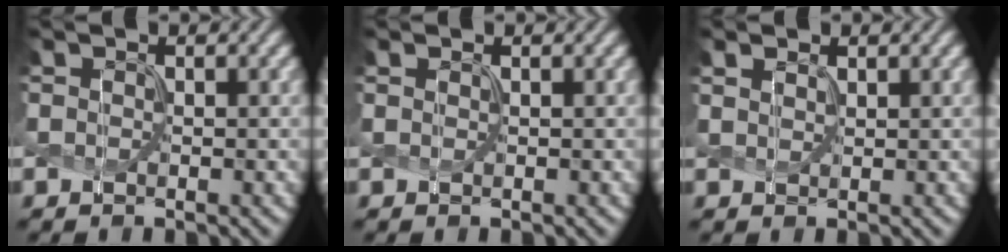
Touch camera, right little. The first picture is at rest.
{"total": 0.0}
{"total": 1.1, "force": [0.9, 0.5, 0.5], "torque": [-0.016, 0.001, 0.021]}